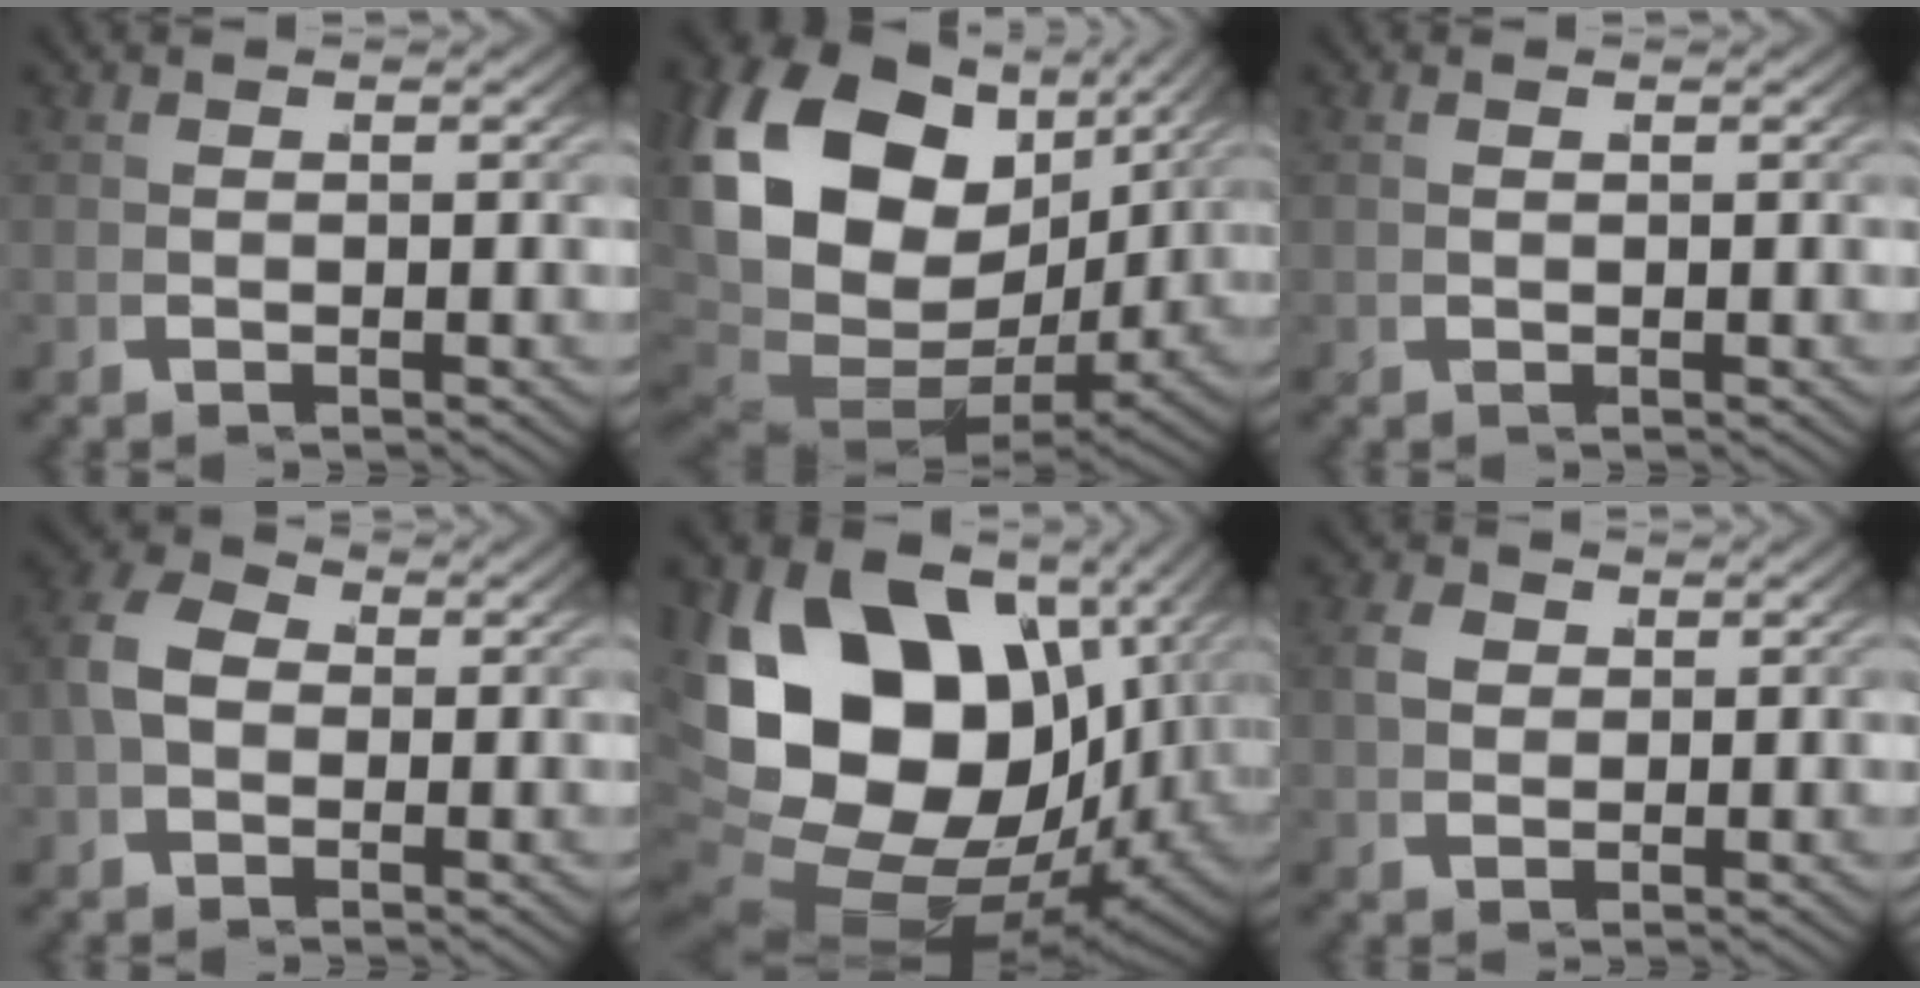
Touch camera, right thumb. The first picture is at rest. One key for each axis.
{"total": 21.1, "fx": -0.3, "fy": 15.1, "fz": 14.7, "tx": -0.321, "ty": -0.052, "tz": 0.011}
{"total": 0.8, "fx": 0.1, "fy": 0.7, "fz": 0.5, "tx": -0.018, "ty": -0.007, "tz": 0.009}
{"total": 6.1, "fx": 0.8, "fy": 4.9, "fz": 3.6, "tx": -0.084, "ty": -0.001, "tz": 0.010}
{"total": 26.9, "fx": -1.4, "fy": 18.7, "fz": 19.3, "tx": -0.367, "ty": -0.058, "tz": 0.004}
{"total": 2.5, "fx": 1.0, "fy": 2.0, "fz": 1.1, "tx": -0.033, "ty": 0.002, "tz": 0.022}